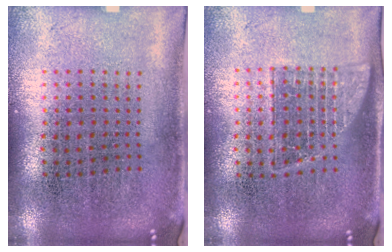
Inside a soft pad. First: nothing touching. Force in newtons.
{"total": 1.2, "press": 1.1, "slide": 0.6}